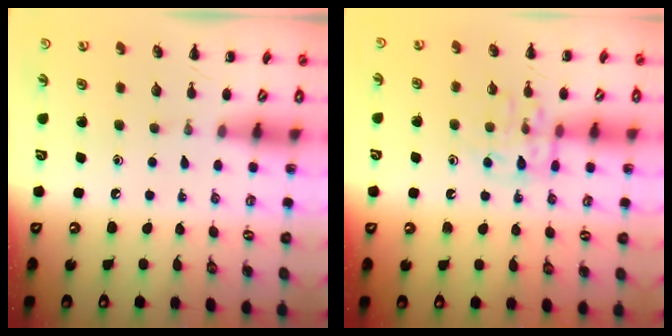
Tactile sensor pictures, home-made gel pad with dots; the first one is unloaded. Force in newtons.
{"total": 11.3, "press": 11.3, "slide": 0.9}